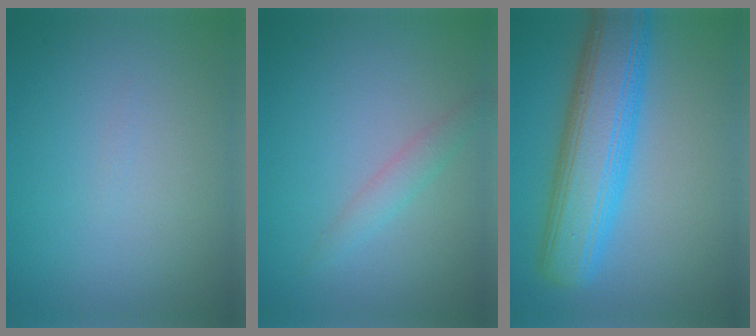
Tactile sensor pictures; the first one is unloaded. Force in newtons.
{"total": 1.6, "press": 1.6, "slide": 0.0}
{"total": 8.9, "press": 8.9, "slide": 0.3}